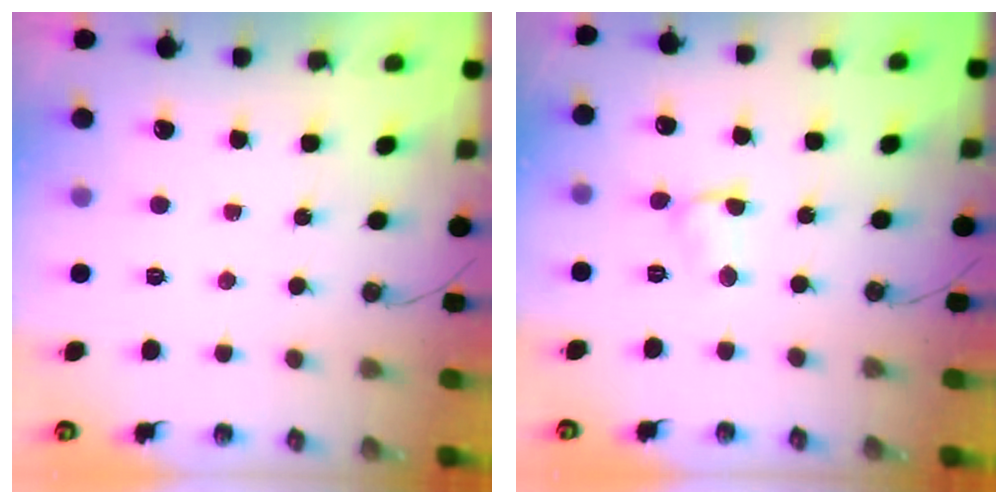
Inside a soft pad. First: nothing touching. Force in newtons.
{"total": 2.9, "press": 2.9, "slide": 0.4}